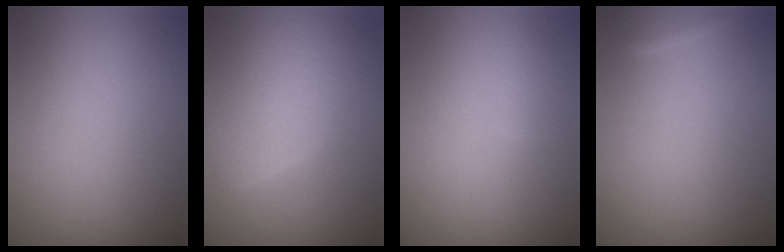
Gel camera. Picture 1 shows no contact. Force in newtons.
{"total": 7.7, "press": 7.7, "slide": 0.4}
{"total": 1.0, "press": 1.0, "slide": 0.0}
{"total": 1.2, "press": 1.2, "slide": 0.1}